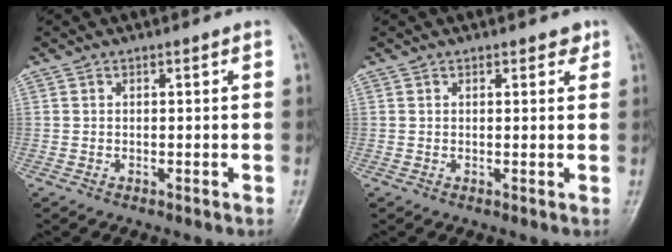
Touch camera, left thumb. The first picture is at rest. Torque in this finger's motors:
{"motor_torque": [-0.05, -0.07, 0.03, 0.05, -0.03]}